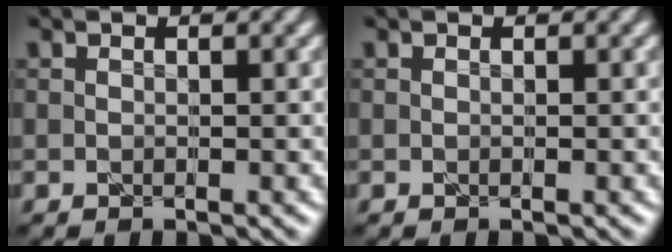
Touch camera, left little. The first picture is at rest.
{"total": 0.0}